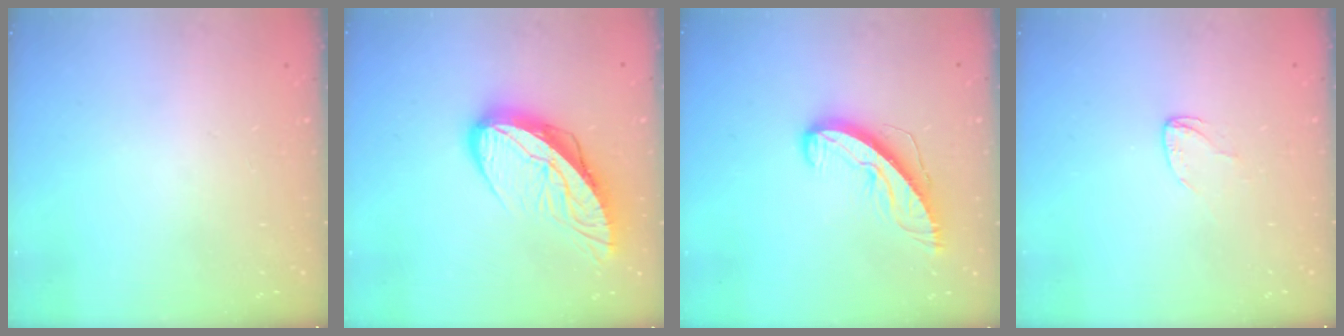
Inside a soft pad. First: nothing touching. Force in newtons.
{"total": 12.5, "press": 12.5, "slide": 1.3}
{"total": 9.2, "press": 9.2, "slide": 0.3}
{"total": 3.2, "press": 3.2, "slide": 0.3}